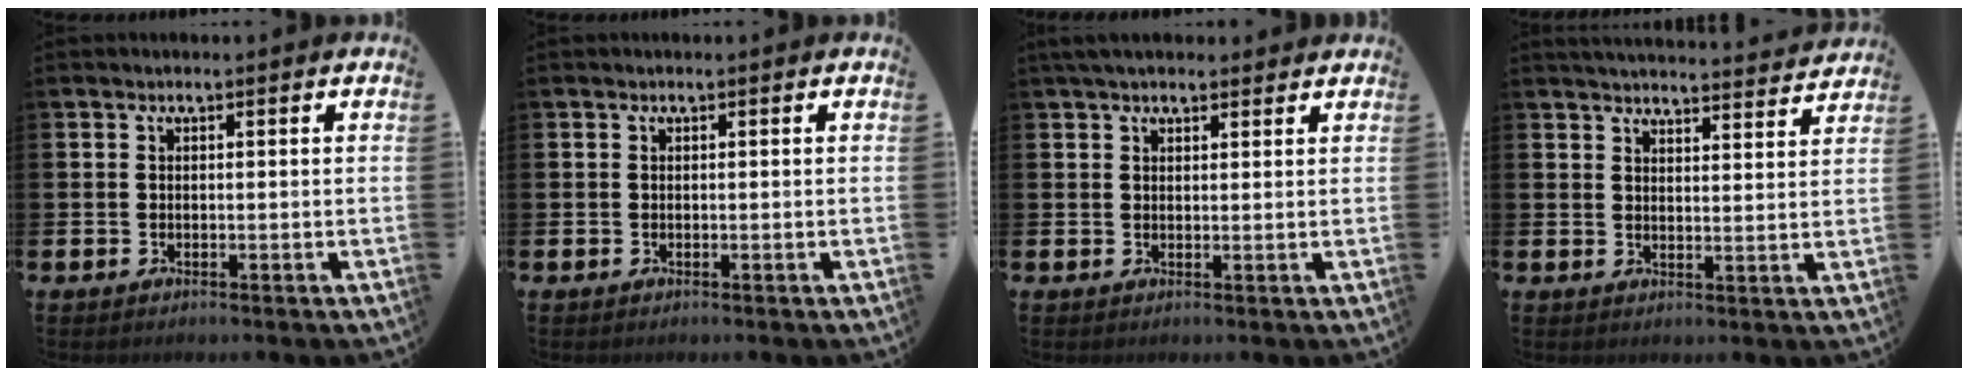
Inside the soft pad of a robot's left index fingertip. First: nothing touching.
{"total": 0.0}
{"total": 3.0, "force": [2.6, 1.0, 1.1], "torque": [-0.018, -0.004, 0.045]}
{"total": 4.4, "force": [4.4, 0.1, 0.4], "torque": [-0.008, -0.035, 0.076]}